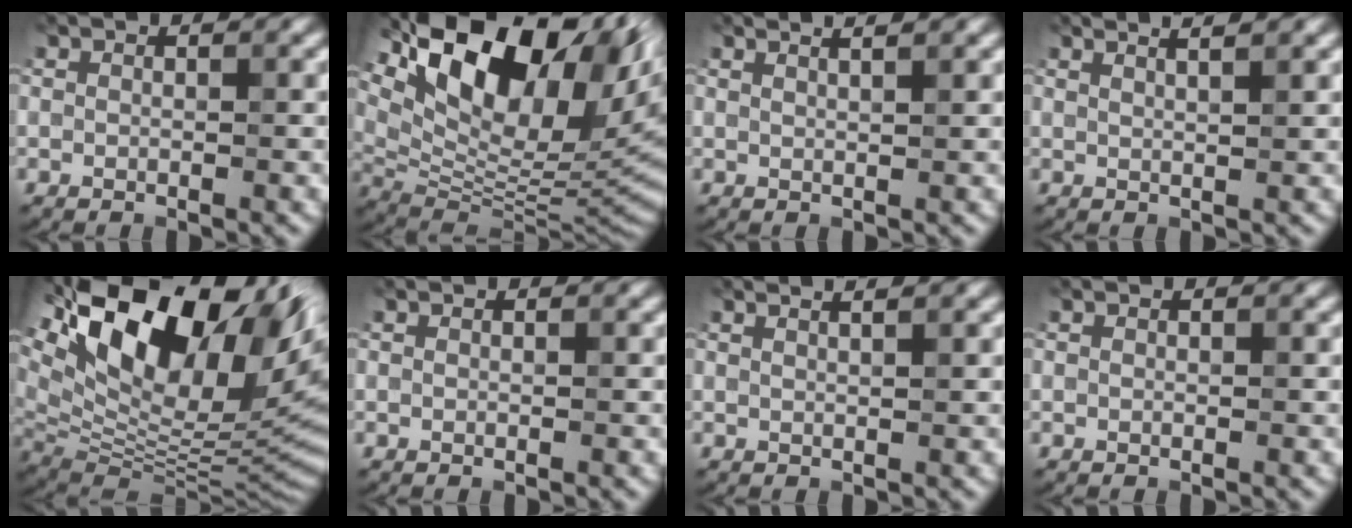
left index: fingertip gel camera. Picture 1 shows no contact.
{"total": 16.7, "force": [7.6, 8.9, 11.9], "torque": [-0.216, 0.028, 0.144]}
{"total": 2.2, "force": [1.7, 0.7, 1.2], "torque": [0.015, 0.023, -0.015]}
{"total": 2.5, "force": [2.0, 0.8, 1.4], "torque": [0.015, 0.025, -0.010]}
{"total": 18.3, "force": [6.9, 9.0, 14.4], "torque": [-0.242, 0.016, 0.140]}
{"total": 0.0}
{"total": 1.9, "force": [1.5, 0.6, 1.0], "torque": [0.016, 0.017, -0.017]}
{"total": 0.0}